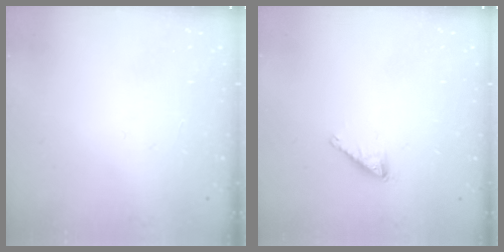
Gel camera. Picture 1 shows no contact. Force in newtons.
{"total": 1.8, "press": 1.7, "slide": 0.1}